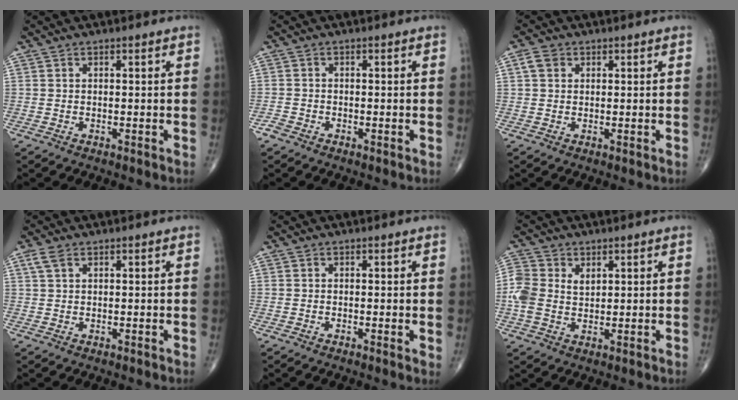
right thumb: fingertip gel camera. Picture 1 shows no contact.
{"total": 1.3, "force": [-1.0, 0.7, 0.3], "torque": [-0.007, 0.001, -0.024]}
{"total": 2.4, "force": [1.0, 1.8, 1.3], "torque": [-0.023, 0.008, 0.019]}
{"total": 2.4, "force": [1.2, 1.3, 1.6], "torque": [-0.038, 0.011, 0.029]}
{"total": 1.0, "force": [0.0, 0.2, 1.0], "torque": [-0.015, -0.004, -0.003]}
{"total": 6.3, "force": [1.3, 4.5, 4.2], "torque": [-0.090, 0.007, 0.023]}